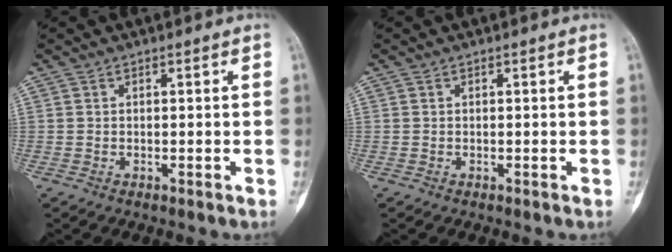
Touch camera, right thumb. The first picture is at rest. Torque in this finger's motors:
{"motor_torque": [-0.02, 0.01, 0.06, -0.05, 0.01]}